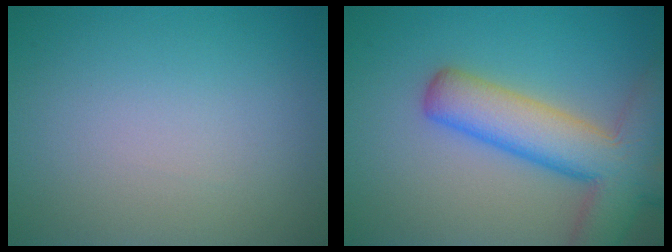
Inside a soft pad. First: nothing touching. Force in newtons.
{"total": 8.9, "press": 8.9, "slide": 0.7}